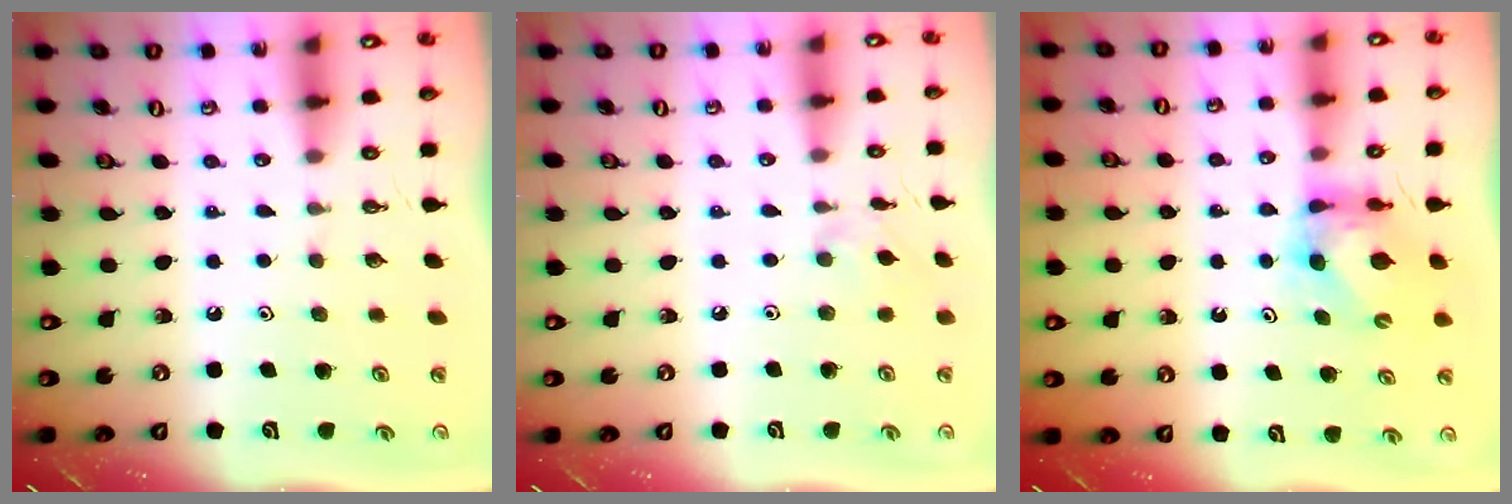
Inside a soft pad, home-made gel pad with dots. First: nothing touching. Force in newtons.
{"total": 1.9, "press": 1.9, "slide": 0.5}
{"total": 6.0, "press": 5.9, "slide": 0.6}